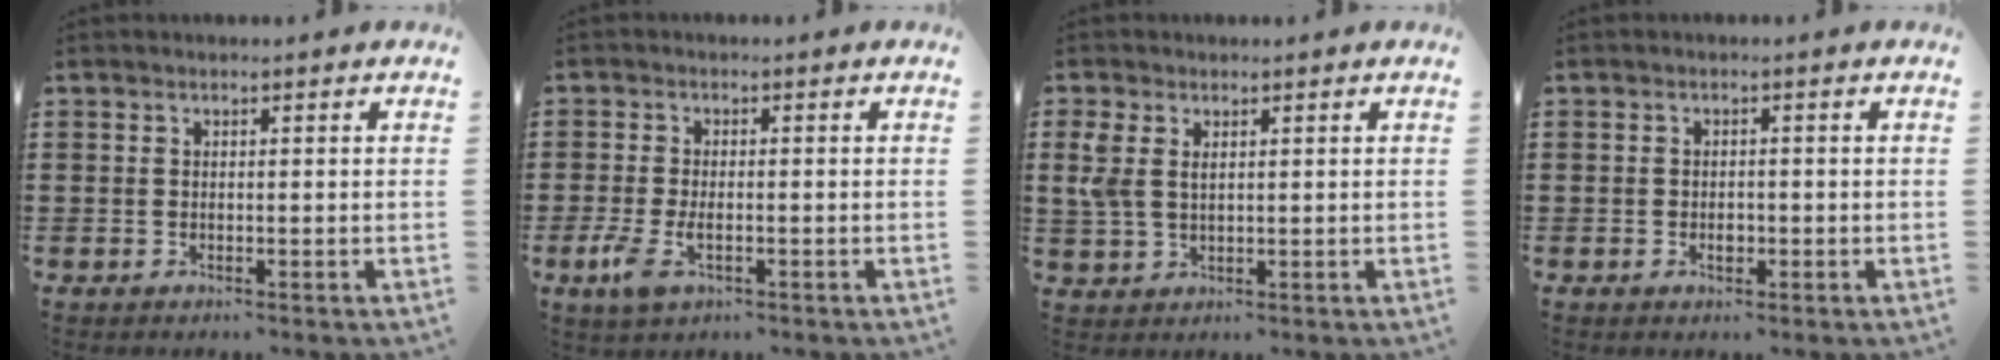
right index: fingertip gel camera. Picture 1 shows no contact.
{"total": 3.5, "force": [-1.4, 1.5, 2.9], "torque": [-0.069, -0.006, -0.030]}
{"total": 3.5, "force": [1.4, 2.0, 2.4], "torque": [-0.061, 0.004, 0.023]}
{"total": 1.6, "force": [-0.5, 0.9, 1.3], "torque": [-0.025, 0.002, -0.009]}